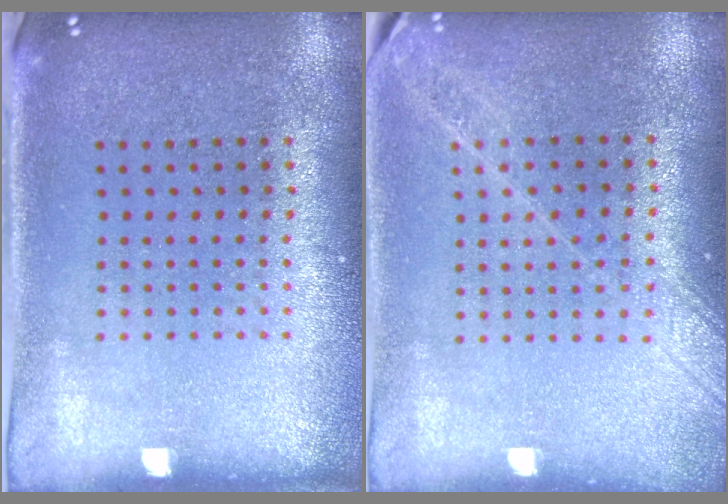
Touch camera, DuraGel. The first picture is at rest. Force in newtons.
{"total": 1.7, "press": 1.4, "slide": 0.9}